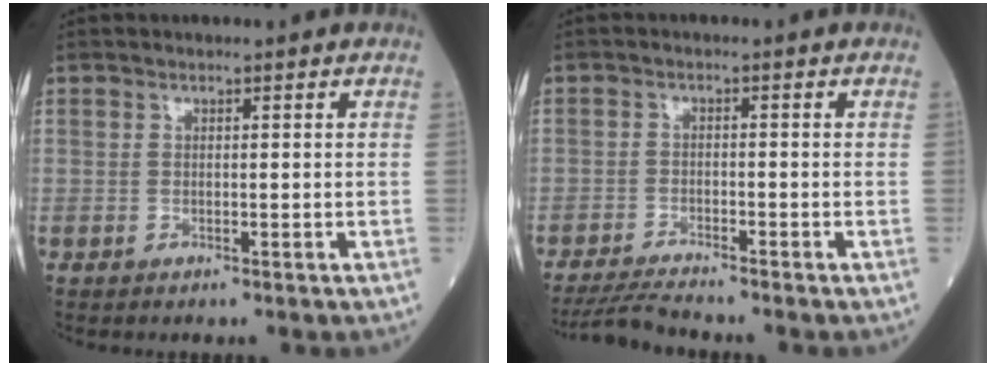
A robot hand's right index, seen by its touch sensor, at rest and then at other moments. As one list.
[{"total": 4.5, "force": [-4.2, -0.9, 1.2], "torque": [-0.026, -0.023, -0.080]}]